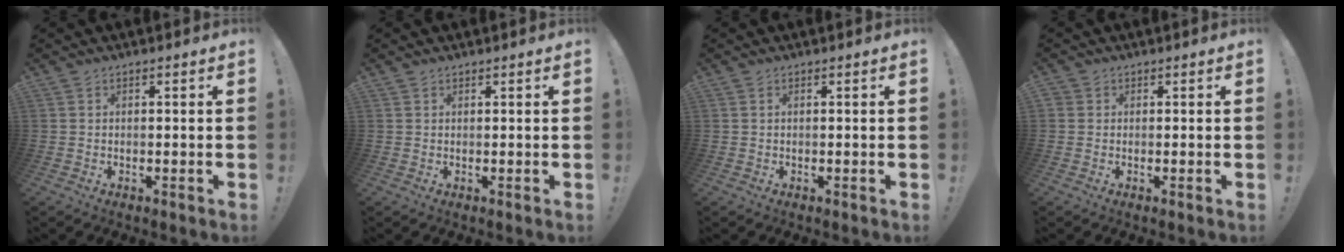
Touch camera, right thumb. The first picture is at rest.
{"total": 0.6, "force": [0.5, 0.2, 0.1], "torque": [0.000, -0.002, 0.011]}
{"total": 0.0}
{"total": 1.4, "force": [0.3, 1.2, 0.6], "torque": [-0.017, 0.004, 0.007]}